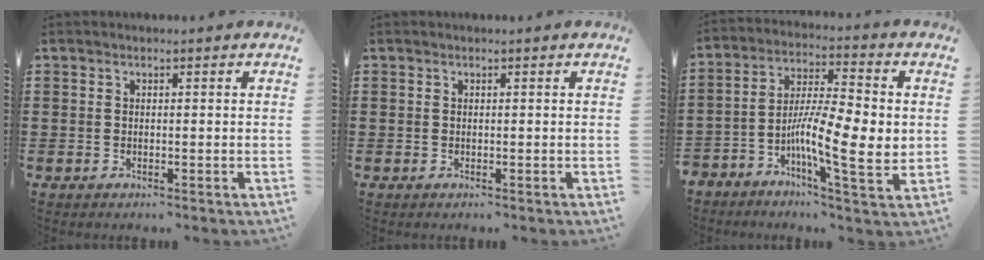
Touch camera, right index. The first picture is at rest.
{"total": 0.0}
{"total": 10.5, "force": [-1.4, 2.9, 10.0], "torque": [-0.197, -0.011, -0.029]}